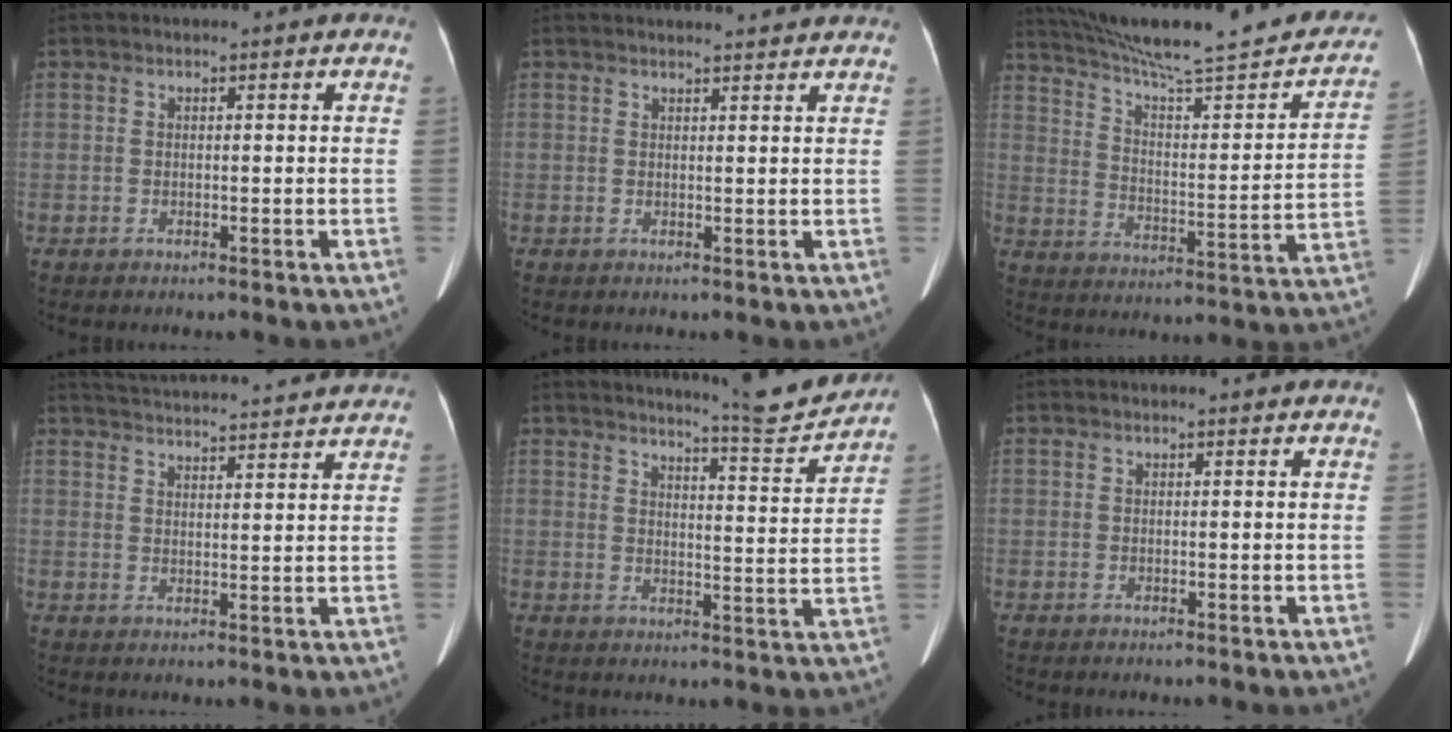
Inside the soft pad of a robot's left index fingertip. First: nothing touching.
{"total": 7.8, "force": [7.4, 0.2, 2.2], "torque": [-0.025, 0.021, 0.076]}
{"total": 26.6, "force": [22.7, 2.5, 13.6], "torque": [-0.209, -0.027, 0.308]}
{"total": 21.1, "force": [20.1, 1.1, 6.4], "torque": [-0.106, 0.005, 0.262]}
{"total": 10.4, "force": [10.1, -0.9, 2.6], "torque": [-0.044, -0.035, 0.132]}
{"total": 1.4, "force": [1.3, -0.1, 0.4], "torque": [-0.013, 0.011, 0.016]}